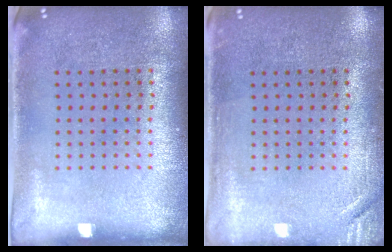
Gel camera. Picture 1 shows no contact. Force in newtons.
{"total": 1.5, "press": 1.5, "slide": 0.3}